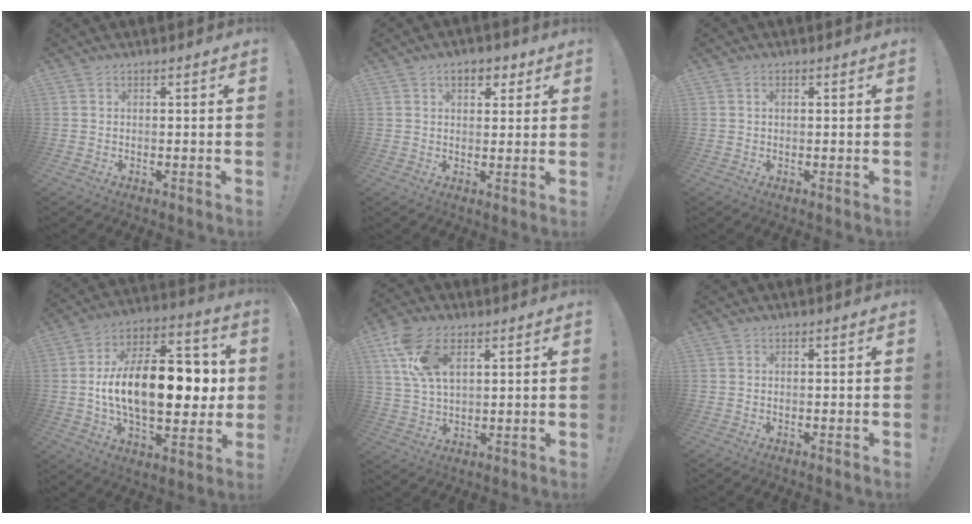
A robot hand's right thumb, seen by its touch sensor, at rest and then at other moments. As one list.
[{"total": 5.9, "force": [2.9, 3.6, 3.7], "torque": [-0.048, 0.001, 0.048]}, {"total": 0.9, "force": [0.3, 0.5, 0.7], "torque": [-0.006, 0.000, 0.003]}, {"total": 22.7, "force": [0.0, 12.0, 19.3], "torque": [-0.320, 0.003, -0.001]}, {"total": 12.6, "force": [5.9, 7.0, 8.7], "torque": [-0.168, -0.011, 0.112]}, {"total": 0.0}]